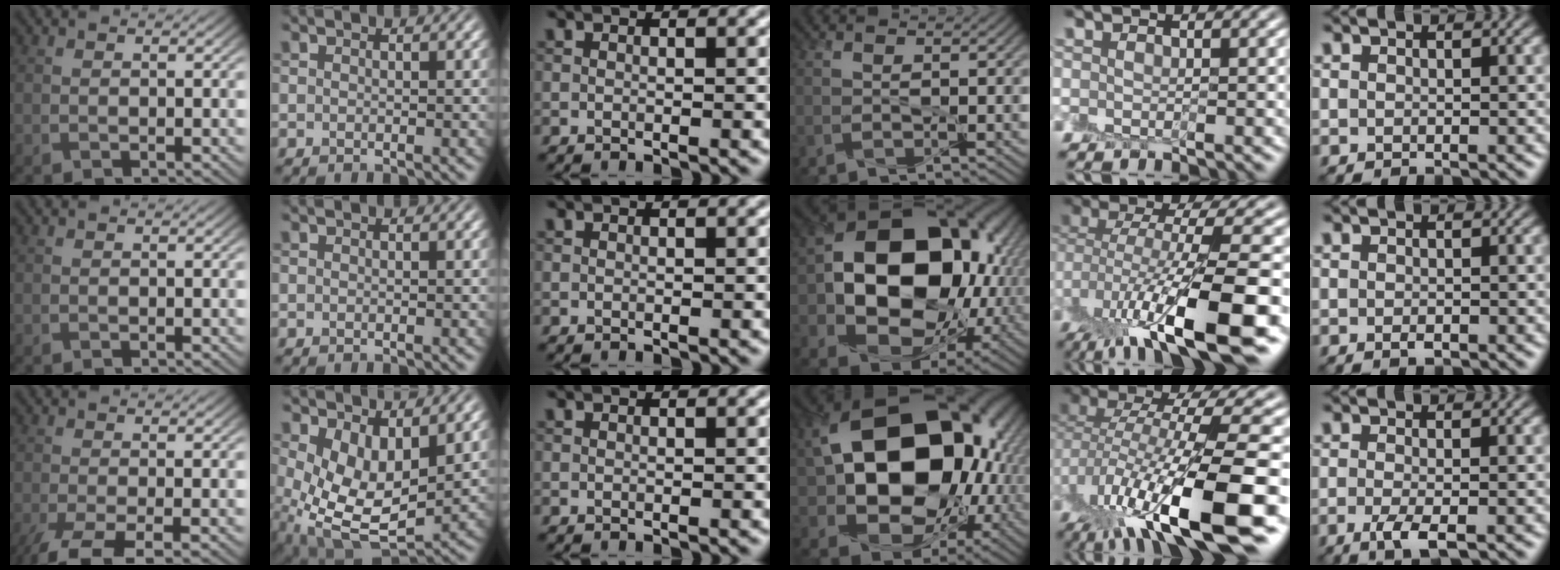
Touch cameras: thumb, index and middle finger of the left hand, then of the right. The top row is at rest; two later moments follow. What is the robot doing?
{"motion": "peel", "object": "envelope seal"}